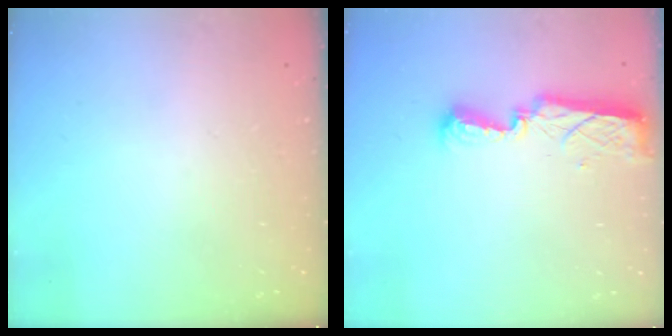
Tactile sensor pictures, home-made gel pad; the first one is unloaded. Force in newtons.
{"total": 7.9, "press": 7.9, "slide": 0.9}